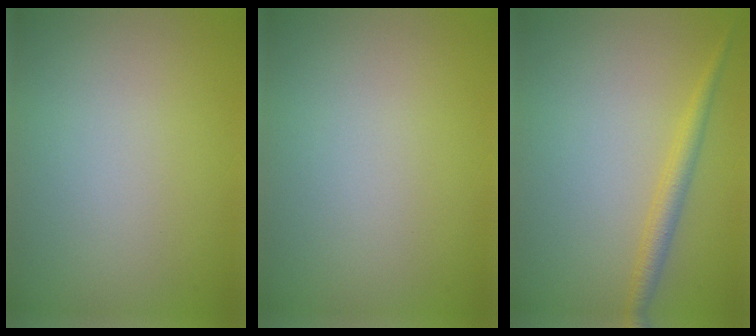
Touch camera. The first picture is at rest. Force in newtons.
{"total": 0.0}
{"total": 2.1, "press": 2.1, "slide": 0.1}